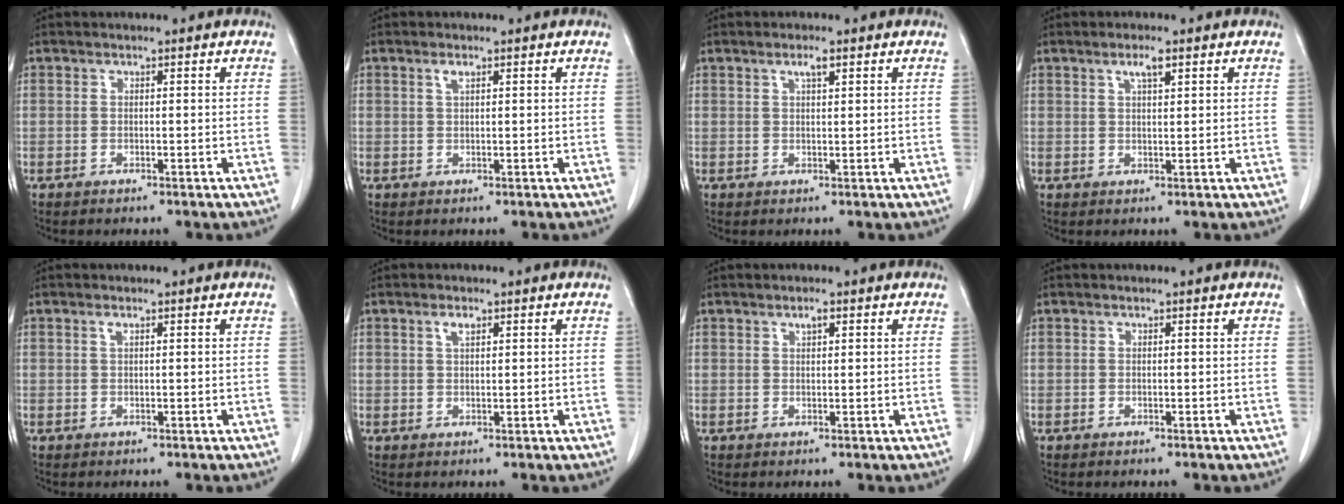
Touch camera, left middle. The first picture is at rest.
{"total": 1.1, "force": [0.7, 0.3, 0.8], "torque": [-0.016, 0.002, 0.012]}
{"total": 1.8, "force": [1.1, 0.2, 1.4], "torque": [-0.029, 0.000, 0.021]}
{"total": 2.5, "force": [1.5, 0.3, 2.0], "torque": [-0.038, 0.001, 0.027]}
{"total": 0.6, "force": [0.4, 0.1, 0.5], "torque": [-0.011, 0.001, 0.006]}
{"total": 1.6, "force": [0.9, 0.6, 1.1], "torque": [-0.021, 0.001, 0.017]}
{"total": 1.2, "force": [0.7, 0.3, 0.9], "torque": [-0.017, -0.001, 0.014]}
{"total": 0.0}